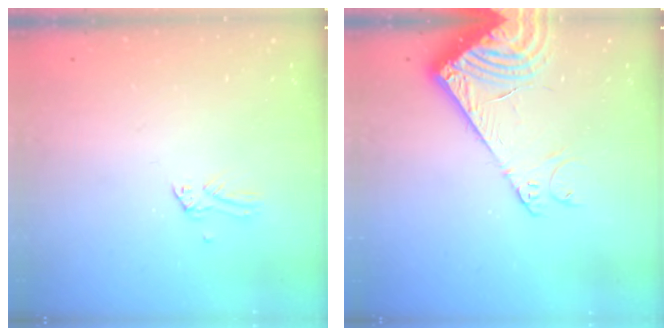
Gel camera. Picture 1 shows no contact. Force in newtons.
{"total": 13.7, "press": 13.5, "slide": 2.6}